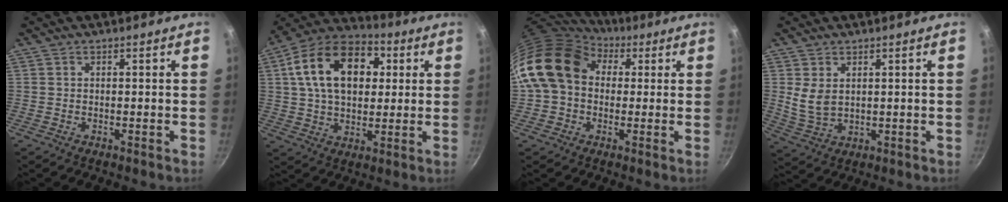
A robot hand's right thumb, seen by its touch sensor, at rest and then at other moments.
{"total": 19.4, "force": [4.7, 12.8, 13.8], "torque": [-0.207, 0.016, 0.065]}
{"total": 15.1, "force": [3.7, 11.8, 8.7], "torque": [-0.131, 0.022, 0.049]}
{"total": 5.3, "force": [1.6, 3.4, 3.8], "torque": [-0.068, -0.020, 0.042]}